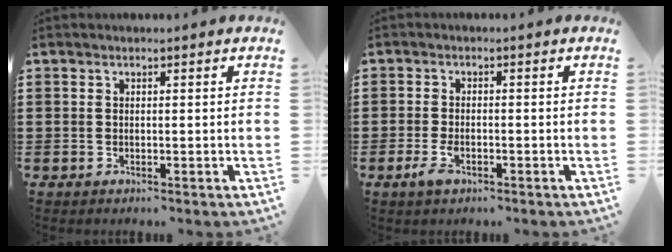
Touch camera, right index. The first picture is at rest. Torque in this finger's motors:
{"motor_torque": [0.81, 0.63, 0.09, 0.04]}